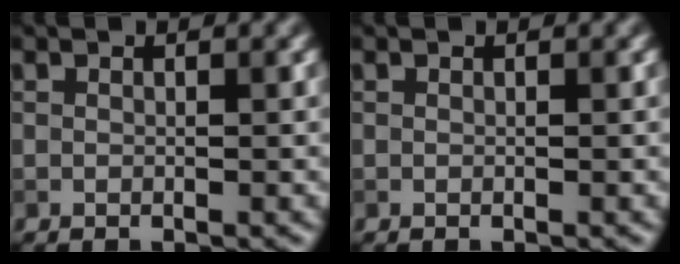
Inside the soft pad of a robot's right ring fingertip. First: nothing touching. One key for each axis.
{"total": 0.0}